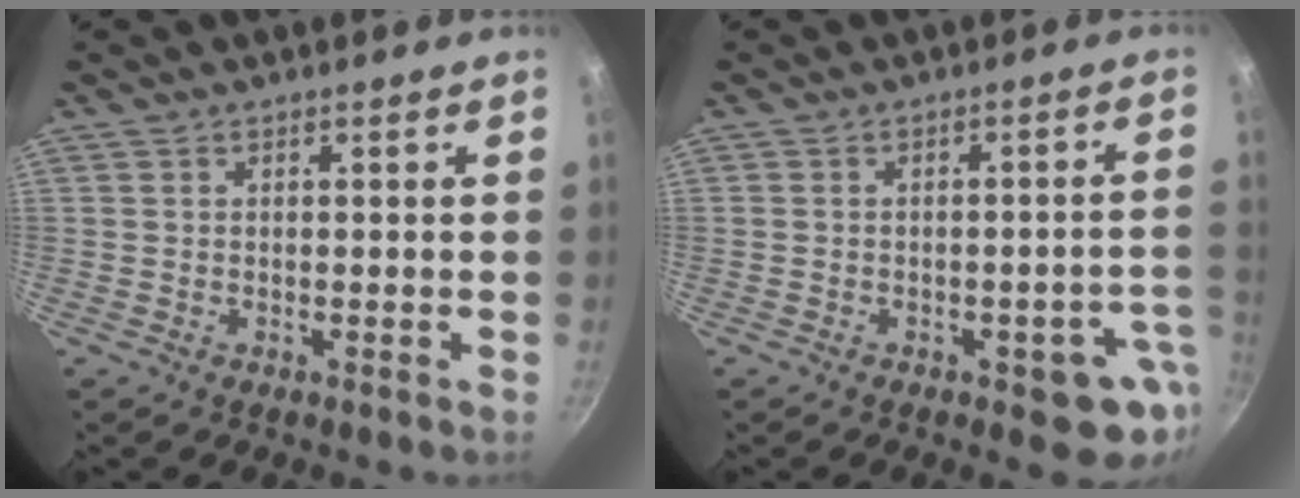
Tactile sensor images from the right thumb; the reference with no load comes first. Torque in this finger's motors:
{"motor_torque": [1.41, 0.72, 1.02, -0.42, 0.04]}